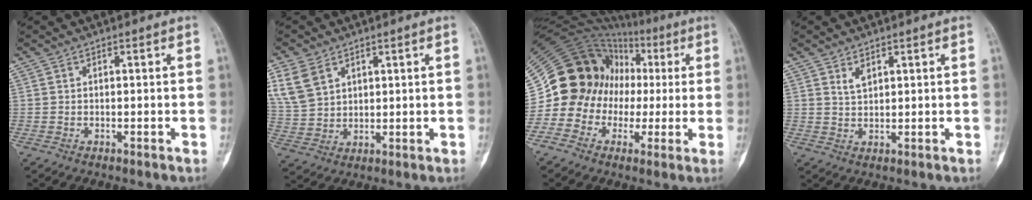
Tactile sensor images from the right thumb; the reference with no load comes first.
{"total": 8.7, "force": [4.4, 6.0, 4.5], "torque": [-0.085, -0.004, 0.100]}
{"total": 17.7, "force": [-0.5, 16.1, 7.2], "torque": [-0.100, 0.079, -0.008]}
{"total": 2.4, "force": [1.4, 1.3, 1.5], "torque": [-0.022, -0.010, 0.033]}